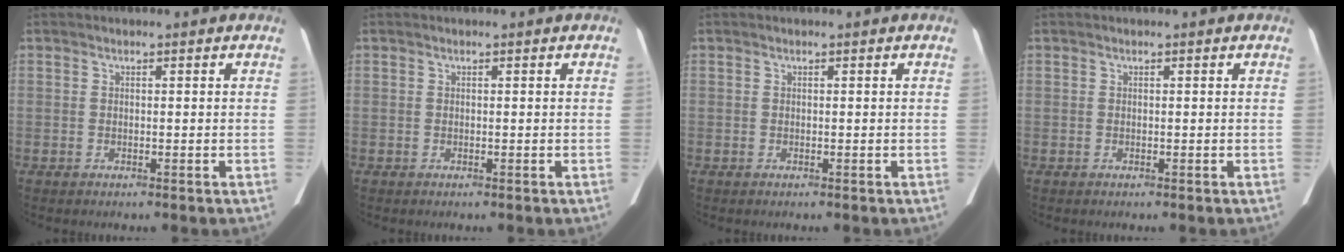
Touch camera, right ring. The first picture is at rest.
{"total": 0.0}
{"total": 0.0}
{"total": 0.0}